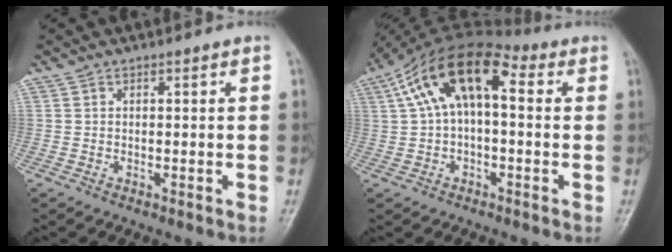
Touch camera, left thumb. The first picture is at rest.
{"total": 13.9, "force": [2.7, 7.4, 11.5], "torque": [-0.201, 0.046, 0.037]}